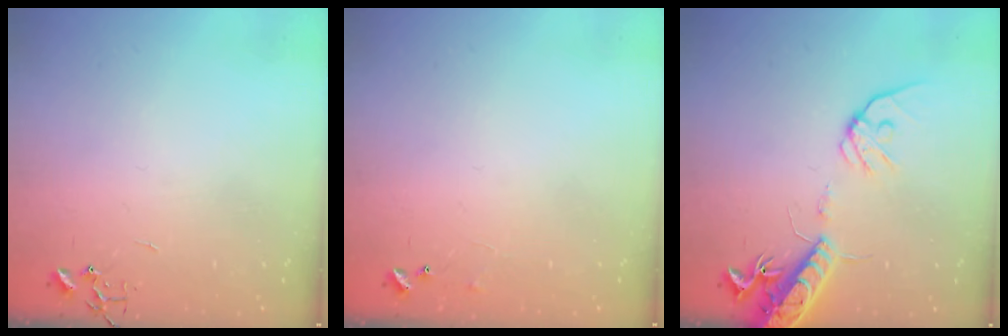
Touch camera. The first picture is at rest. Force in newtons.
{"total": 6.4, "press": 6.3, "slide": 0.5}
{"total": 16.4, "press": 16.1, "slide": 3.0}